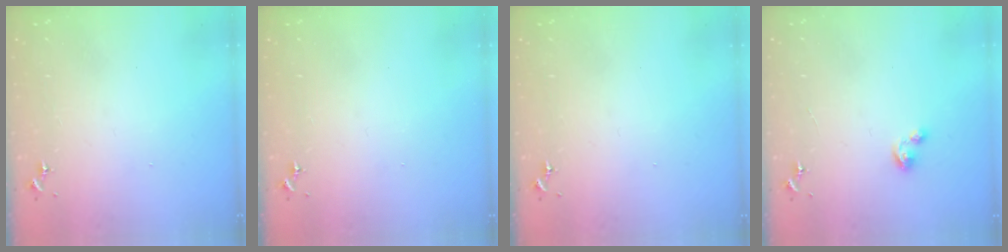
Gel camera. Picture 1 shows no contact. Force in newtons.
{"total": 0.0}
{"total": 0.0}
{"total": 4.5, "press": 4.5, "slide": 0.2}